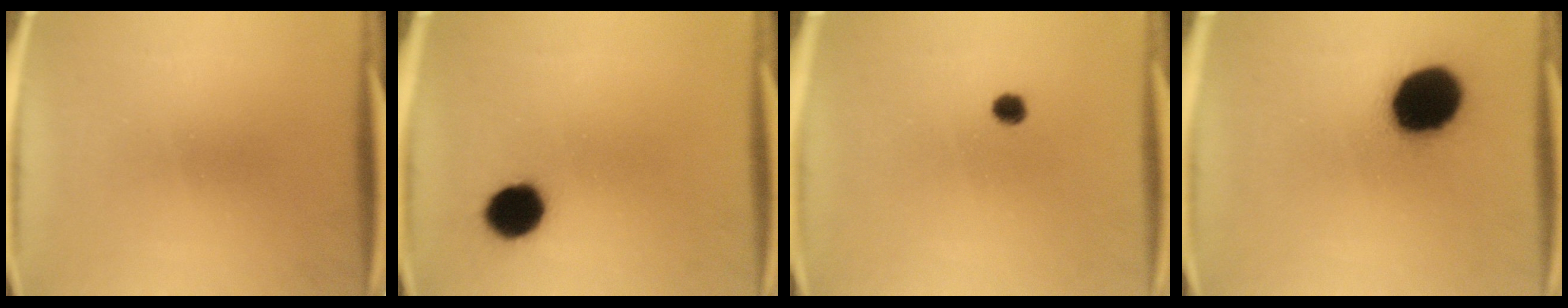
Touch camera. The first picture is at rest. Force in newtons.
{"total": 8.4}
{"total": 1.4}
{"total": 18.9}